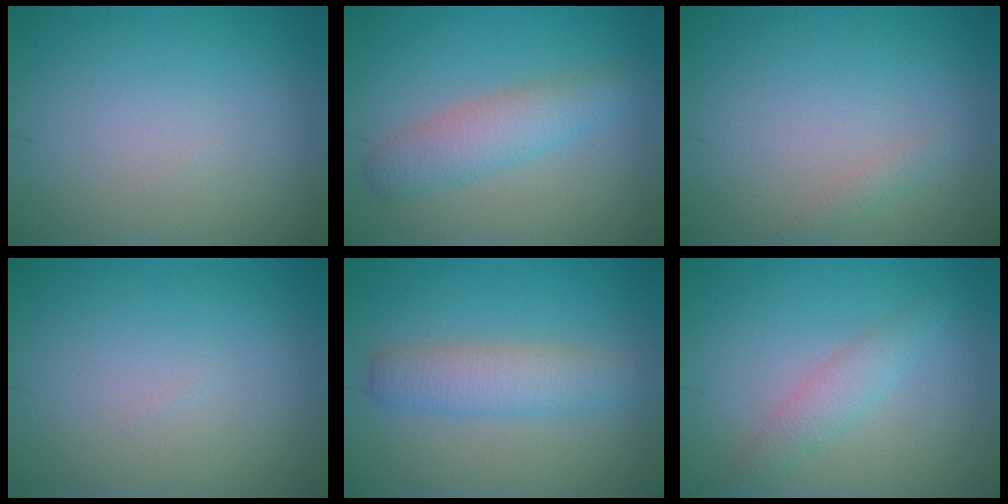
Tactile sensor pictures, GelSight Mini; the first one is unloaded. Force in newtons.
{"total": 3.5, "press": 3.5, "slide": 0.2}
{"total": 0.8, "press": 0.8, "slide": 0.1}
{"total": 0.0}
{"total": 3.6, "press": 3.6, "slide": 0.2}
{"total": 2.2, "press": 2.2, "slide": 0.2}